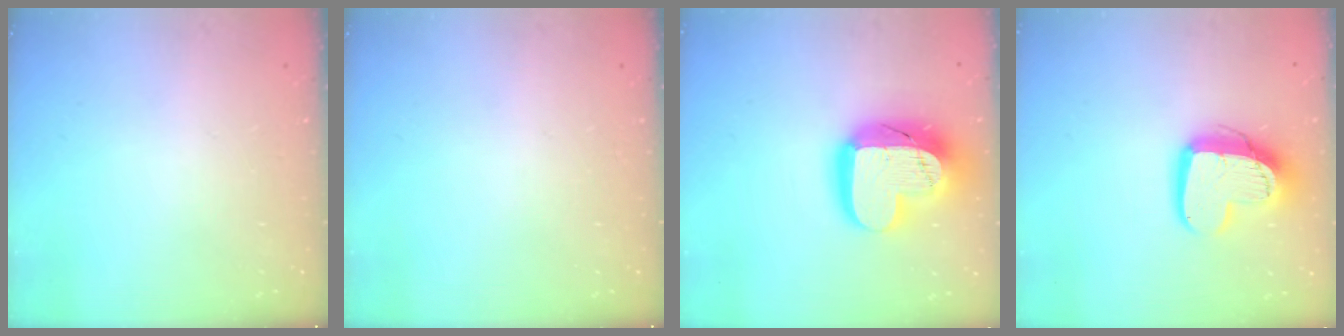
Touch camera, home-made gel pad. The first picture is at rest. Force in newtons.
{"total": 0.0}
{"total": 21.1, "press": 21.0, "slide": 1.7}
{"total": 14.6, "press": 14.6, "slide": 1.1}